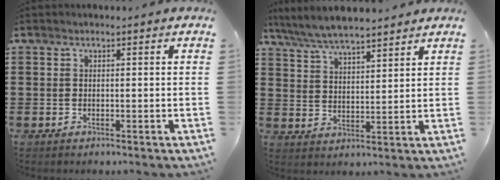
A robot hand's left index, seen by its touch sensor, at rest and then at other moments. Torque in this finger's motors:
{"motor_torque": [1.03, -1.11, 0.38, 0.21]}